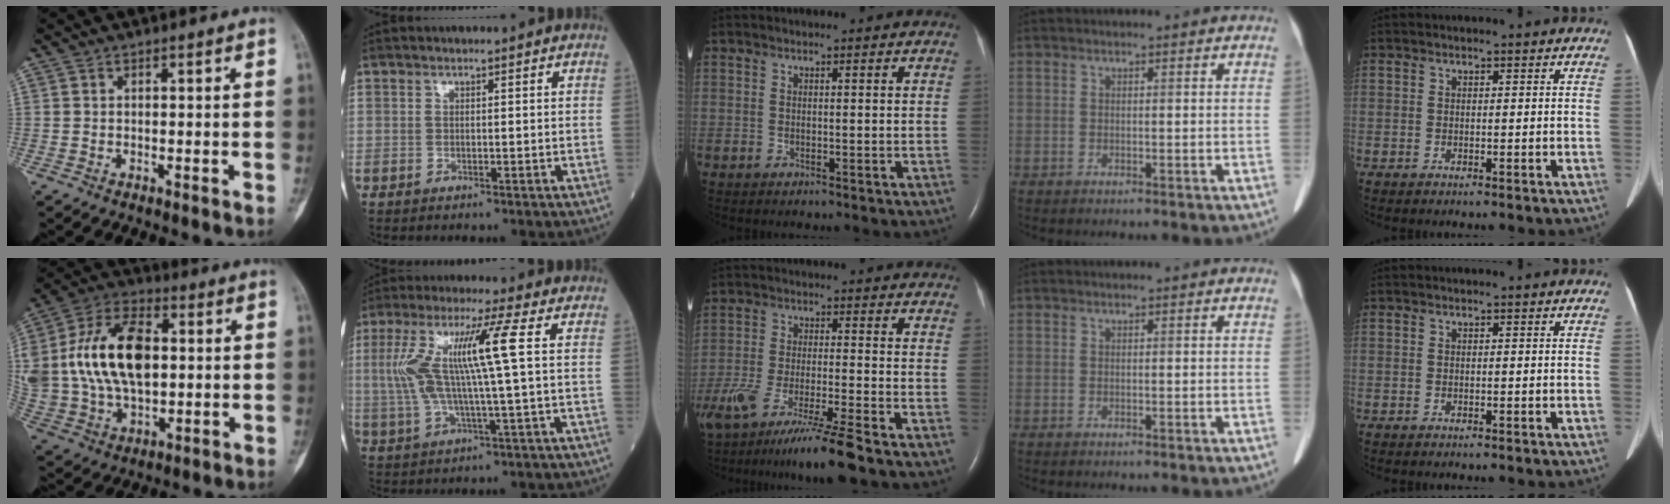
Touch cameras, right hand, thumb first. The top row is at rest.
{"thumb": {"total": 22.9, "force": [2.5, 14.3, 17.8], "torque": [-0.355, 0.012, 0.050]}, "index": {"total": 11.4, "force": [1.8, -0.3, 11.3], "torque": [-0.240, 0.020, 0.037]}, "middle": {"total": 12.7, "force": [-9.6, -1.1, 8.2], "torque": [-0.151, -0.044, -0.163]}}